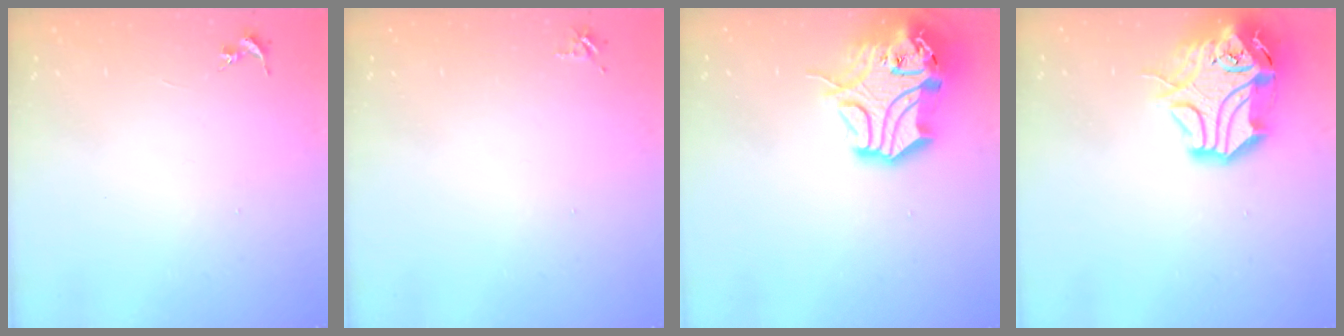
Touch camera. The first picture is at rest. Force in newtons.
{"total": 4.1, "press": 4.1, "slide": 0.5}
{"total": 16.7, "press": 16.5, "slide": 2.4}
{"total": 17.9, "press": 17.7, "slide": 2.6}